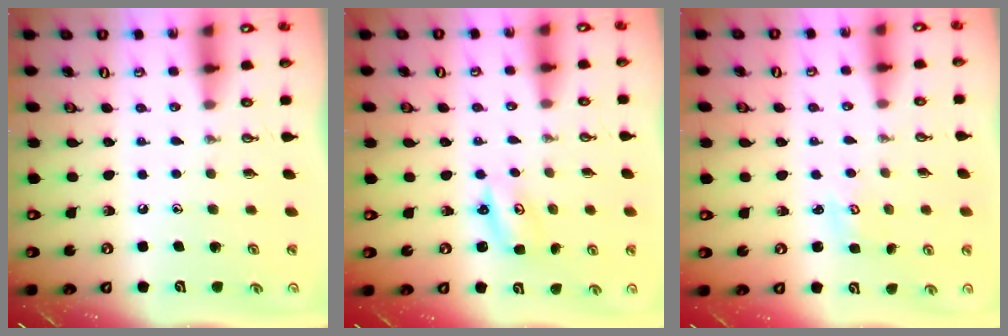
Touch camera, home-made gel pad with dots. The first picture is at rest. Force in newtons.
{"total": 2.6, "press": 2.5, "slide": 0.3}
{"total": 1.8, "press": 1.8, "slide": 0.2}